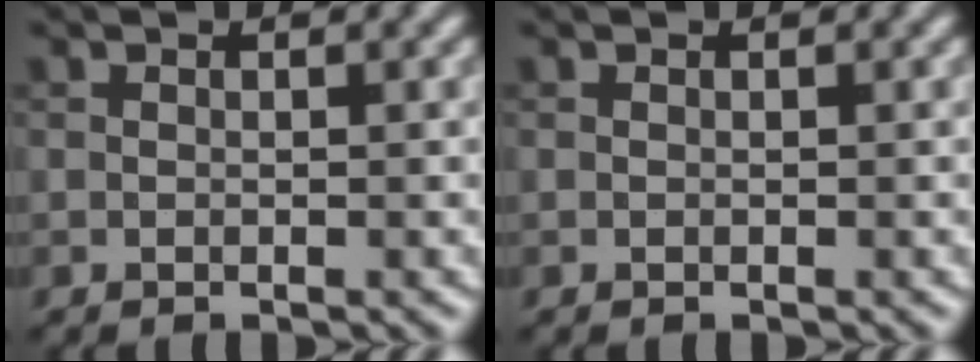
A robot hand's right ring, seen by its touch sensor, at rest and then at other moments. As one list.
[{"total": 0.0}]